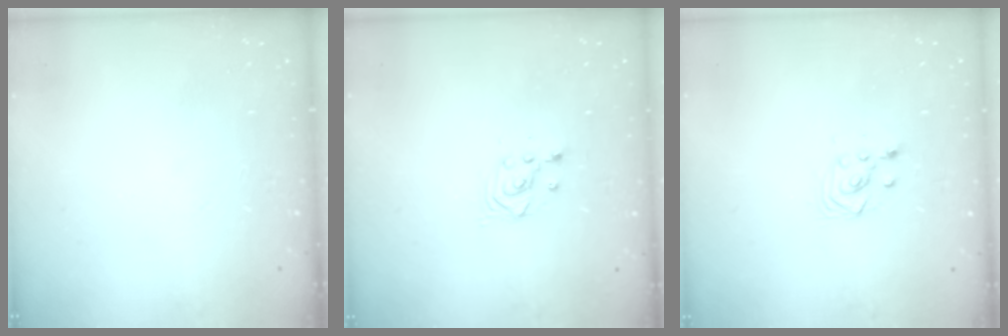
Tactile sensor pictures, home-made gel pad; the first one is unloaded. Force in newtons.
{"total": 2.5, "press": 2.5, "slide": 0.2}
{"total": 3.2, "press": 2.9, "slide": 1.4}